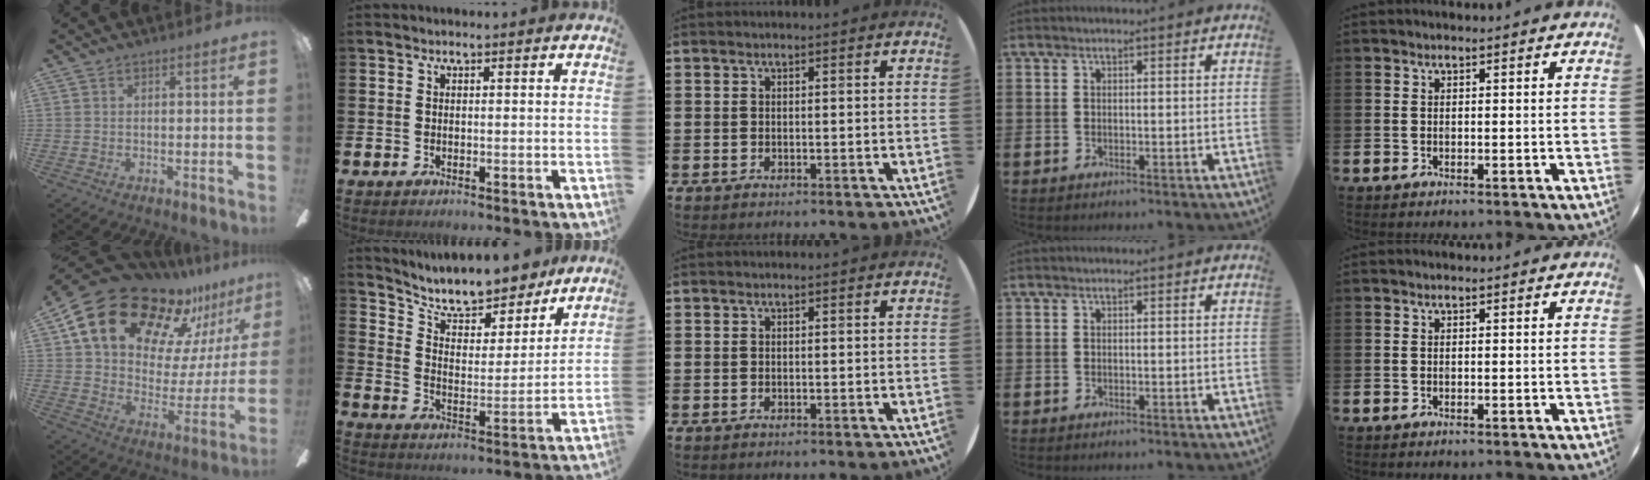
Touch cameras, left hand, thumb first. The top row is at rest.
{"thumb": {"total": 22.5, "force": [15.3, 12.8, 10.4], "torque": [-0.187, -0.102, 0.286]}, "index": {"total": 9.9, "force": [9.0, 3.1, 2.8], "torque": [-0.081, -0.067, 0.156]}}